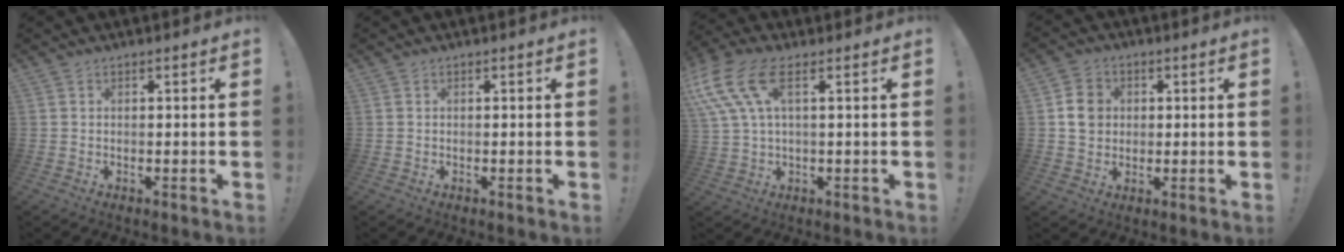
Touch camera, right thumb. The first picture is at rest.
{"total": 0.0}
{"total": 12.9, "force": [4.9, 6.1, 10.3], "torque": [-0.207, -0.009, 0.094]}
{"total": 7.3, "force": [1.1, 6.4, 3.4], "torque": [-0.039, 0.008, 0.023]}